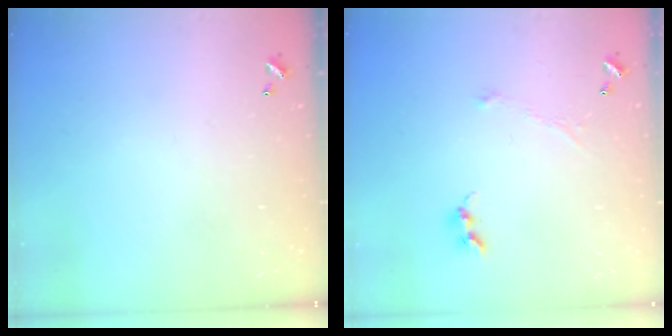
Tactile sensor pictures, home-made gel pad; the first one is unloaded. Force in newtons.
{"total": 1.2, "press": 1.2, "slide": 0.1}